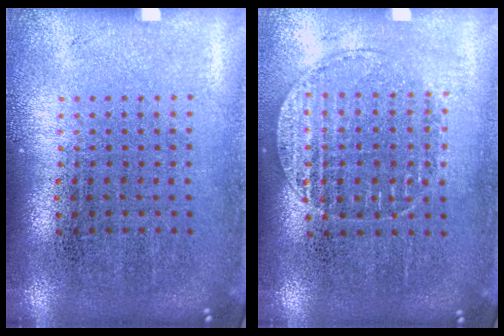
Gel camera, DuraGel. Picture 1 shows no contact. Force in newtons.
{"total": 1.1, "press": 1.1, "slide": 0.4}